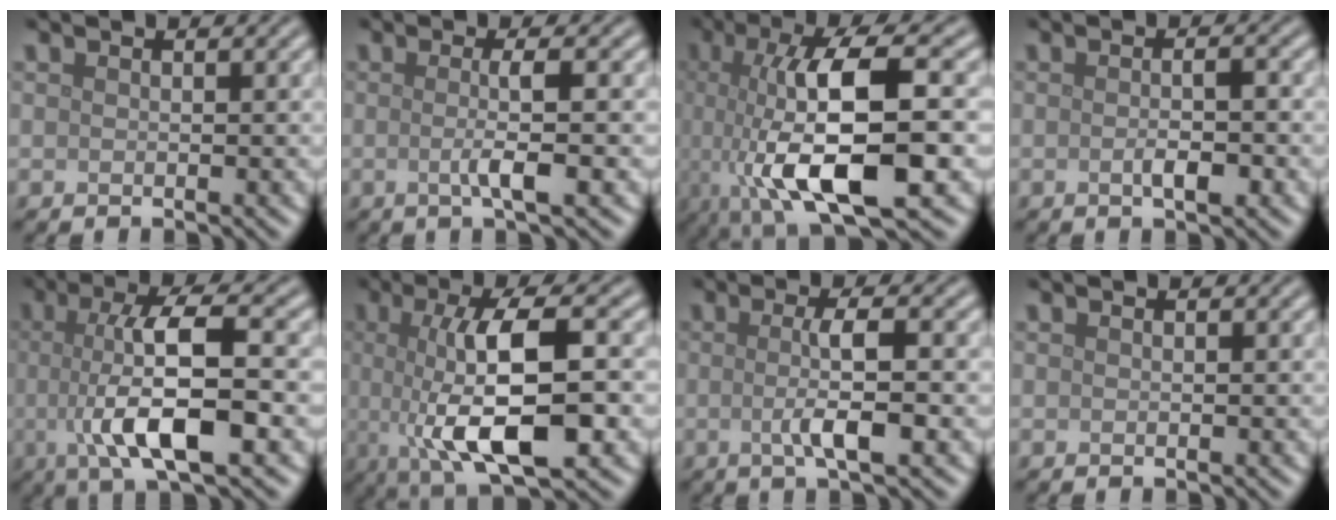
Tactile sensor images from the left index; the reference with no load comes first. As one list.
[{"total": 3.3, "force": [-0.2, 0.6, 3.2], "torque": [-0.051, -0.006, -0.008]}, {"total": 12.1, "force": [-1.4, 3.8, 11.4], "torque": [-0.192, -0.002, -0.025]}, {"total": 2.2, "force": [-0.5, 0.5, 2.1], "torque": [-0.036, -0.002, -0.011]}, {"total": 9.0, "force": [-0.9, 2.4, 8.6], "torque": [-0.134, 0.001, -0.019]}, {"total": 9.8, "force": [-0.7, 3.0, 9.2], "torque": [-0.151, -0.004, -0.010]}, {"total": 4.2, "force": [-0.3, 0.8, 4.1], "torque": [-0.068, -0.003, -0.007]}, {"total": 0.0}]